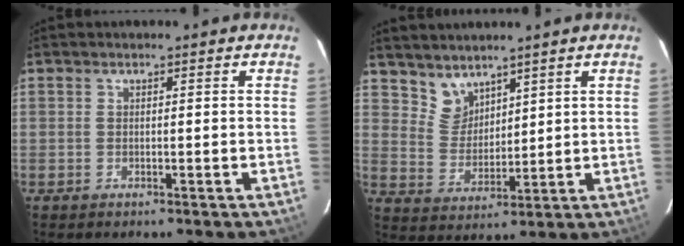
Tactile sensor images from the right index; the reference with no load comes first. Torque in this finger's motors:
{"motor_torque": [0.02, 0.40, 0.00, 0.00]}